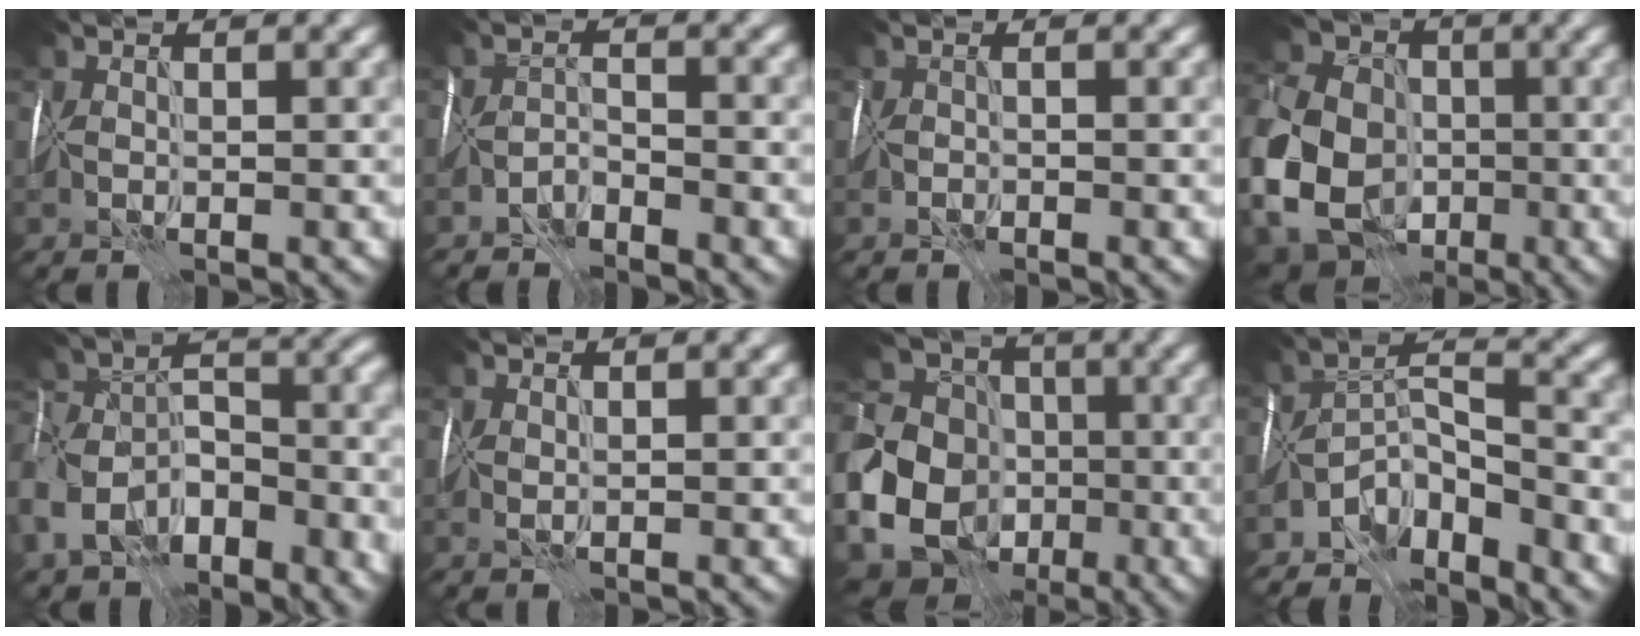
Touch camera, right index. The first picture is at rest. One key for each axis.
{"total": 2.1, "fx": -2.0, "fy": -0.3, "fz": 0.2, "tx": 0.000, "ty": 0.007, "tz": -0.044}
{"total": 1.0, "fx": -0.9, "fy": 0.1, "fz": 0.5, "tx": -0.008, "ty": -0.003, "tz": -0.017}
{"total": 11.5, "fx": -2.8, "fy": 9.1, "fz": 6.4, "tx": -0.169, "ty": -0.007, "tz": -0.070}
{"total": 11.9, "fx": -6.9, "fy": 7.4, "fz": 6.3, "tx": -0.148, "ty": -0.012, "tz": -0.099}
{"total": 0.8, "fx": 0.7, "fy": -0.4, "fz": -0.1, "tx": 0.000, "ty": 0.005, "tz": 0.020}
{"total": 13.2, "fx": -3.1, "fy": 11.5, "fz": 5.8, "tx": -0.147, "ty": -0.010, "tz": -0.071}
{"total": 5.2, "fx": -4.4, "fy": 1.2, "fz": 2.4, "tx": -0.027, "ty": 0.007, "tz": -0.086}